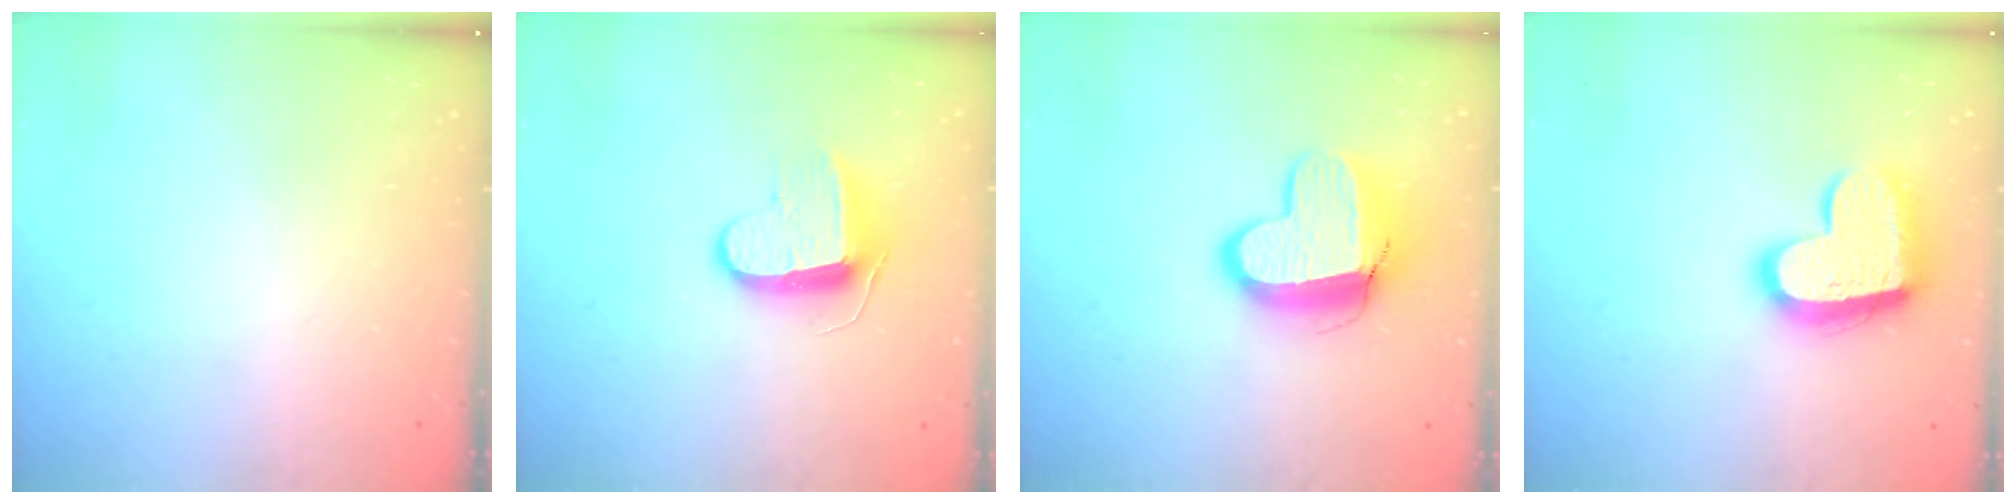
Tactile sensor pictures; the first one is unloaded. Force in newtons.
{"total": 9.7, "press": 9.7, "slide": 0.4}
{"total": 12.8, "press": 12.8, "slide": 1.3}
{"total": 17.6, "press": 17.5, "slide": 1.3}